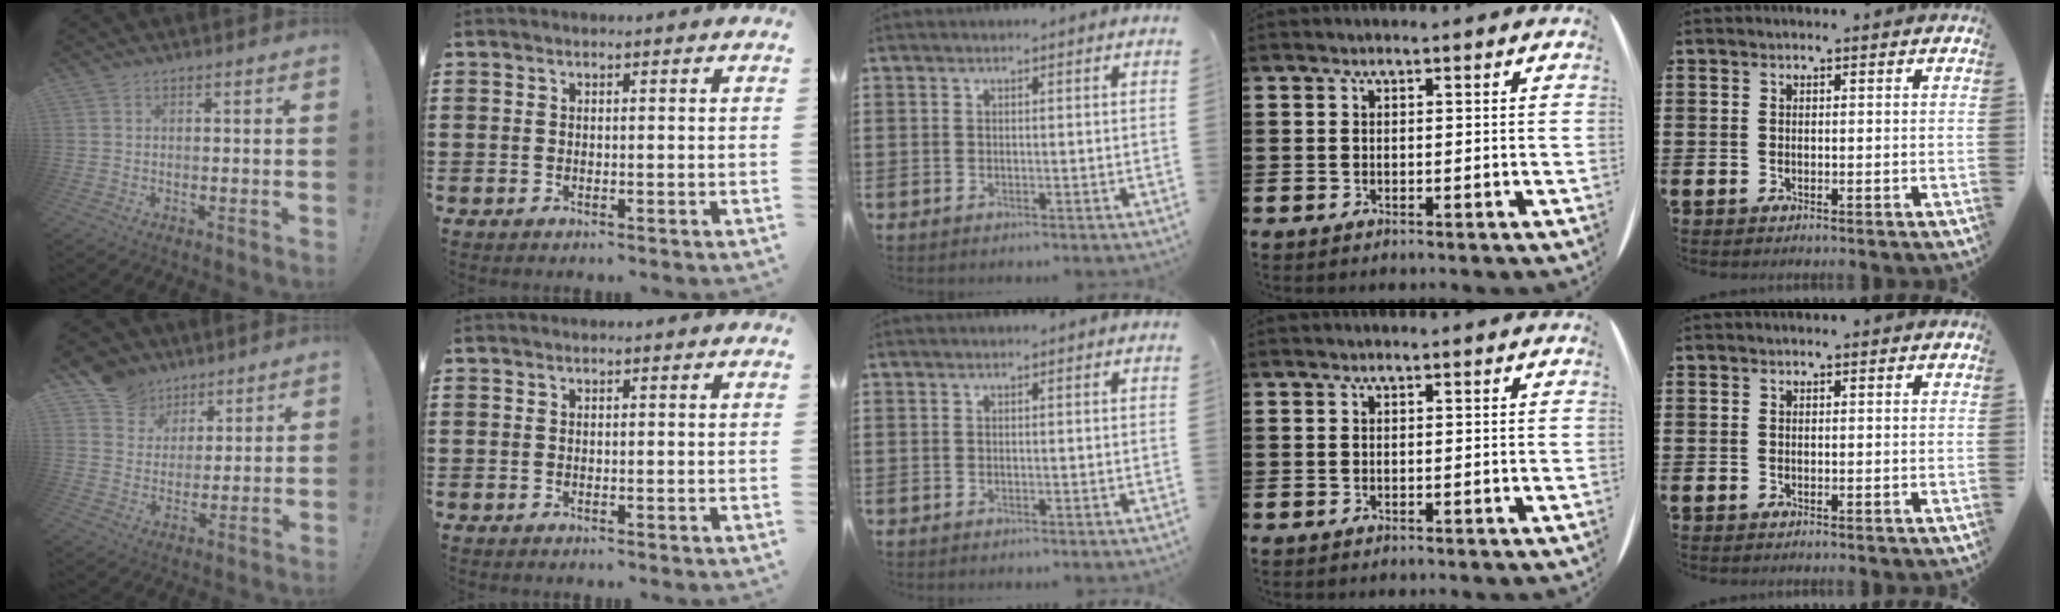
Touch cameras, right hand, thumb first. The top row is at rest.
{"thumb": {"total": 10.2, "force": [6.7, 7.5, 1.5], "torque": [-0.034, -0.046, 0.137]}}